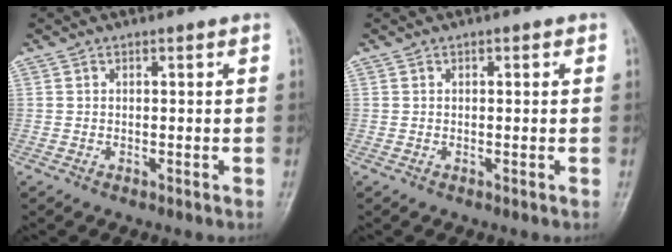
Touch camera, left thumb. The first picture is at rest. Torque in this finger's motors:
{"motor_torque": [0.21, 0.29, -0.52, 0.12, 0.00]}